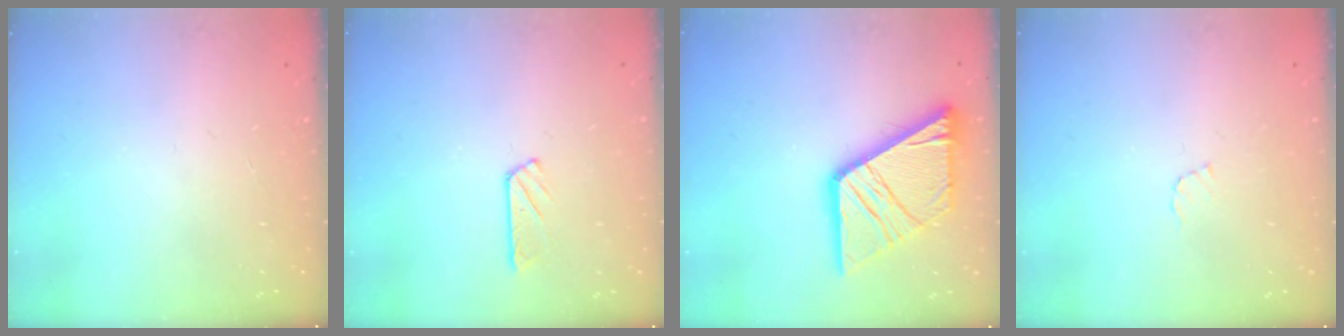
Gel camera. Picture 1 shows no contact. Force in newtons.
{"total": 3.5, "press": 3.4, "slide": 0.4}
{"total": 19.7, "press": 19.6, "slide": 2.3}
{"total": 3.6, "press": 3.6, "slide": 0.3}